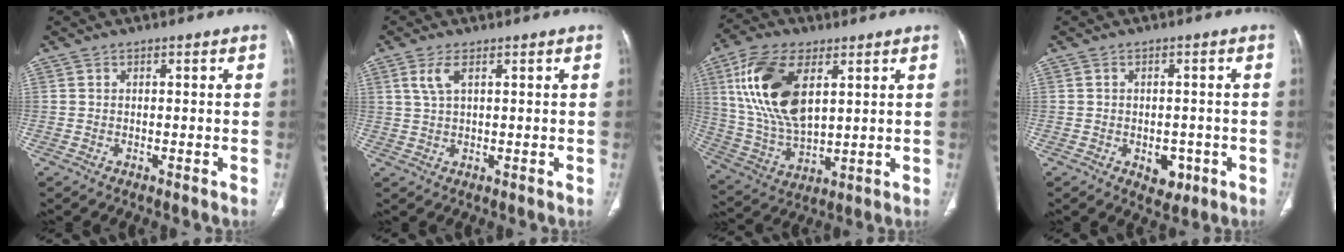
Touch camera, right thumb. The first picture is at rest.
{"total": 3.6, "force": [1.6, 1.4, 2.9], "torque": [-0.072, 0.005, 0.038]}
{"total": 18.2, "force": [5.9, 9.3, 14.5], "torque": [-0.283, -0.016, 0.119]}
{"total": 4.4, "force": [-1.6, 3.1, 2.8], "torque": [-0.017, 0.004, -0.012]}